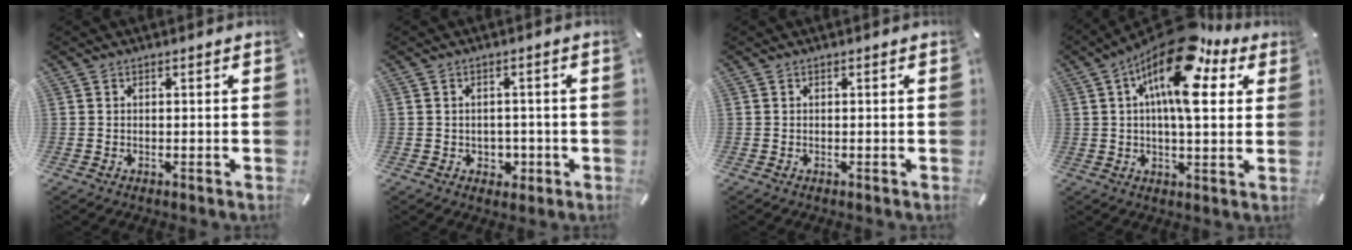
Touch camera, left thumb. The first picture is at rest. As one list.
[{"total": 3.1, "force": [-0.6, 2.9, 0.9], "torque": [-0.004, -0.004, -0.015]}, {"total": 0.0}, {"total": 18.1, "force": [8.2, 7.1, 14.4], "torque": [-0.244, -0.041, 0.129]}]